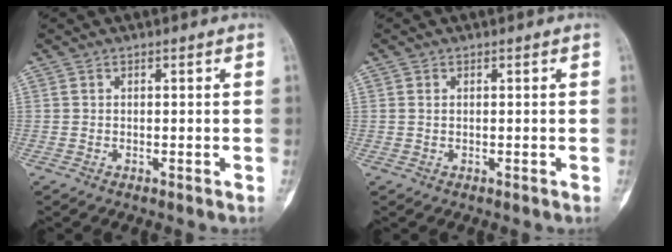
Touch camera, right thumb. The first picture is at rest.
{"total": 0.5, "force": [0.2, 0.3, 0.4], "torque": [-0.011, 0.003, 0.005]}